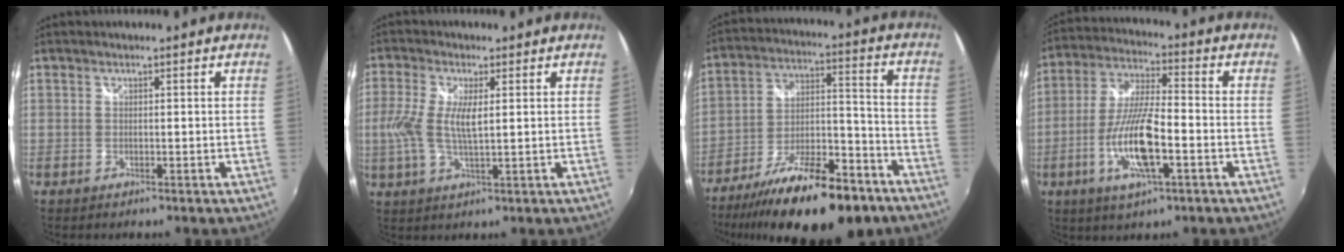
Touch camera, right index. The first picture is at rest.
{"total": 7.6, "force": [0.3, 2.2, 7.3], "torque": [-0.157, -0.003, 0.003]}
{"total": 24.4, "force": [-17.4, 8.1, 15.1], "torque": [-0.268, -0.020, -0.260]}
{"total": 13.6, "force": [-4.6, 3.5, 12.3], "torque": [-0.256, -0.007, -0.087]}